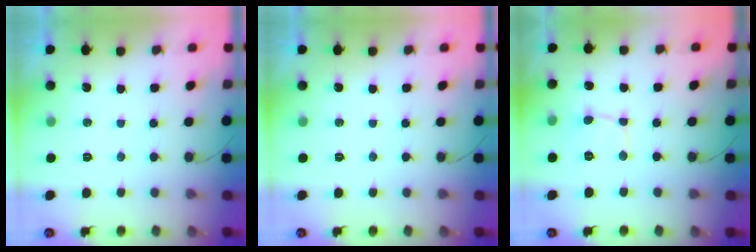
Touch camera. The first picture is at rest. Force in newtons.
{"total": 0.0}
{"total": 2.3, "press": 2.3, "slide": 0.2}